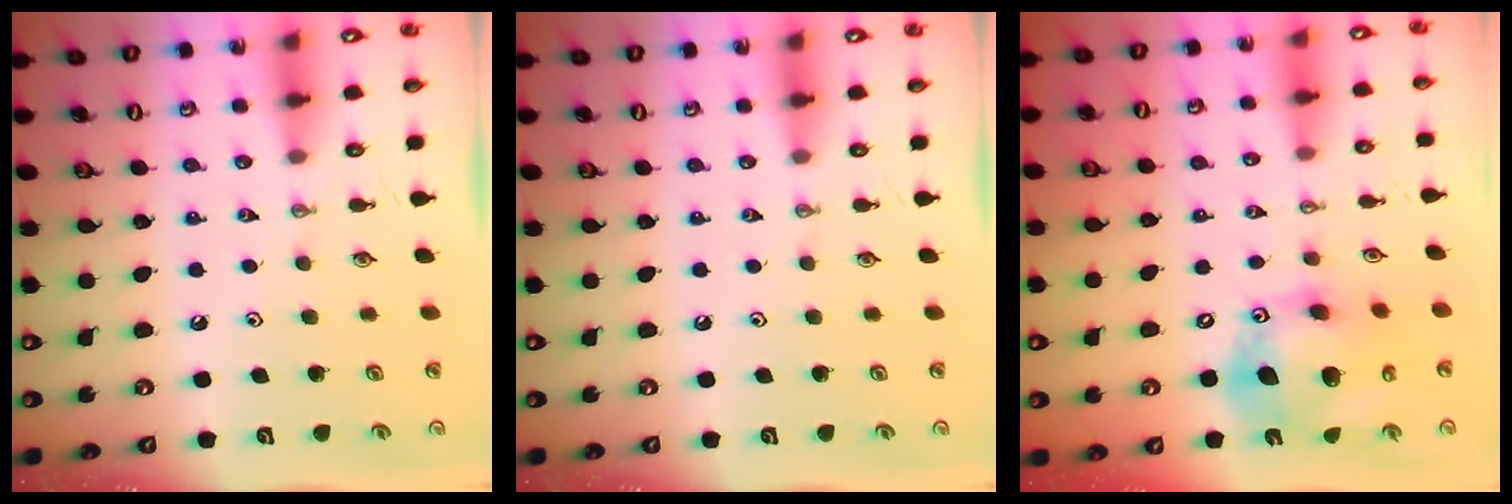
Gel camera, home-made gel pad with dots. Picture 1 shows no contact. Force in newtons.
{"total": 0.0}
{"total": 16.5, "press": 16.2, "slide": 3.1}